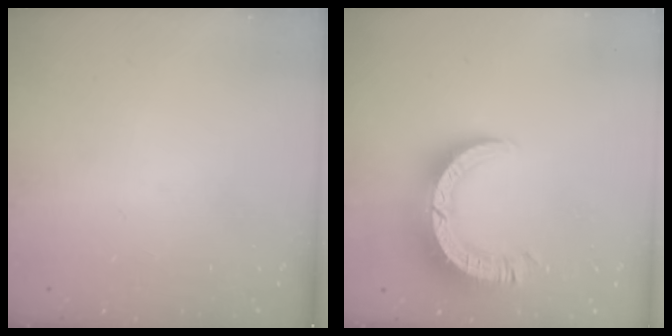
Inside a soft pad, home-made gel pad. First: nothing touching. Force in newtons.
{"total": 12.6, "press": 12.6, "slide": 1.4}